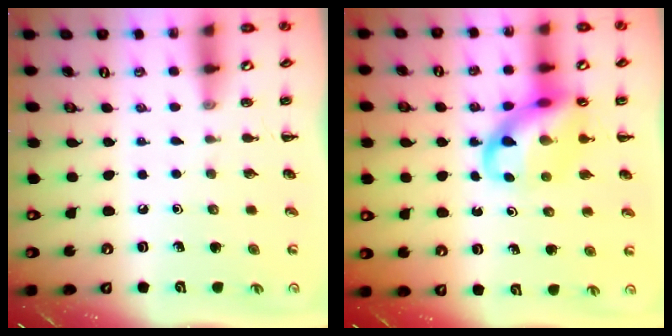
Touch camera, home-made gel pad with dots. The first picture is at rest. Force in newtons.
{"total": 13.8, "press": 13.3, "slide": 3.7}